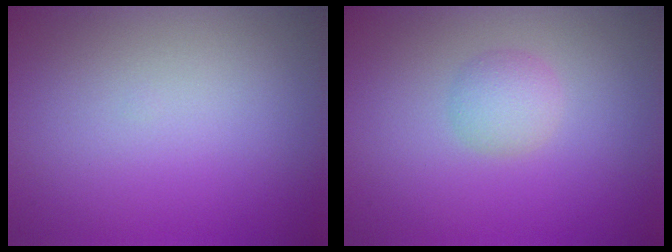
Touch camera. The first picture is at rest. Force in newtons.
{"total": 1.9, "press": 1.9, "slide": 0.0}